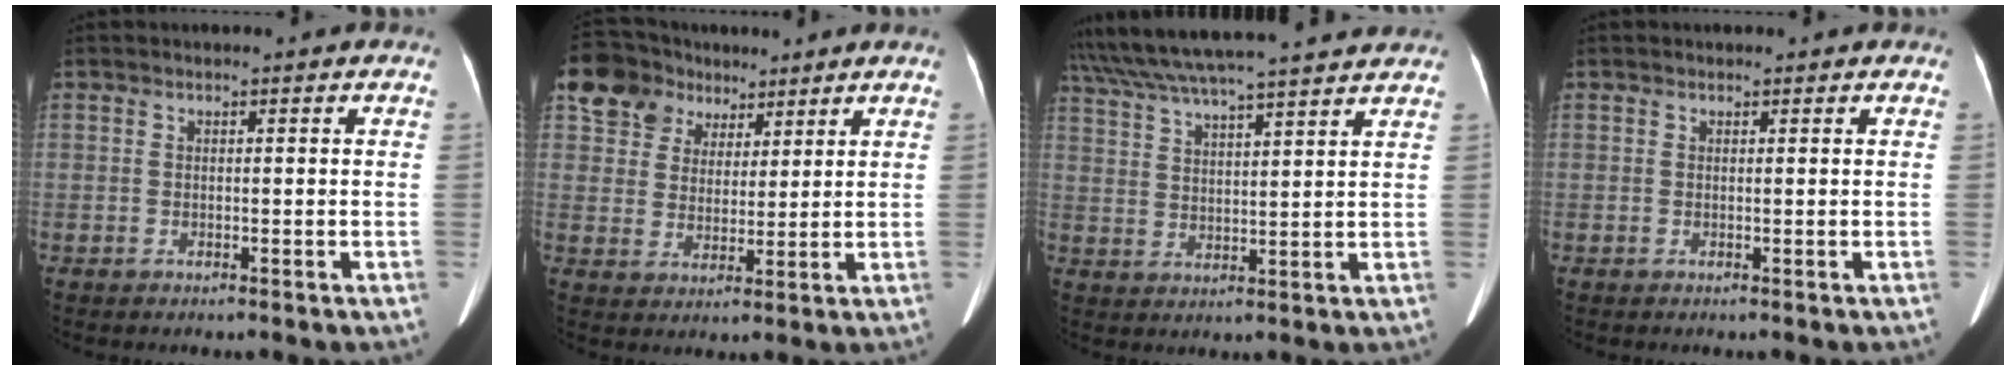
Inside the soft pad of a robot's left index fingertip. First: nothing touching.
{"total": 9.2, "force": [5.5, 7.2, 1.8], "torque": [-0.038, 0.030, 0.107]}
{"total": 21.2, "force": [19.0, 1.1, 9.4], "torque": [-0.168, 0.027, 0.284]}
{"total": 1.0, "force": [0.9, 0.3, 0.4], "torque": [-0.008, -0.001, 0.009]}